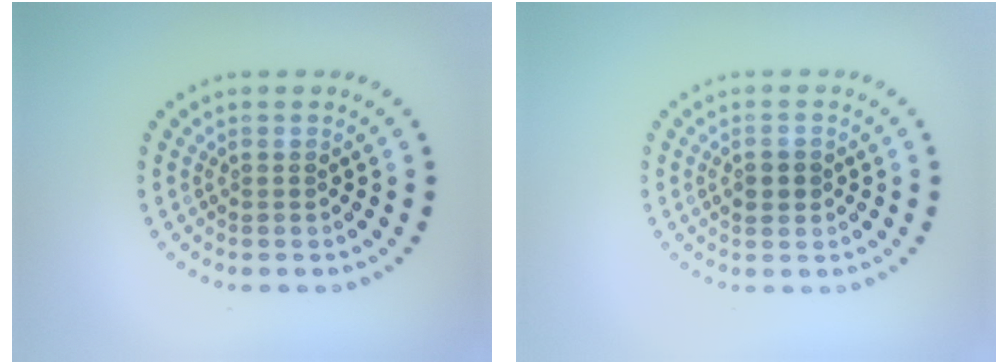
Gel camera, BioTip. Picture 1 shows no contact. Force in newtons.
{"total": 2.0, "press": 2.0, "slide": 0.2}